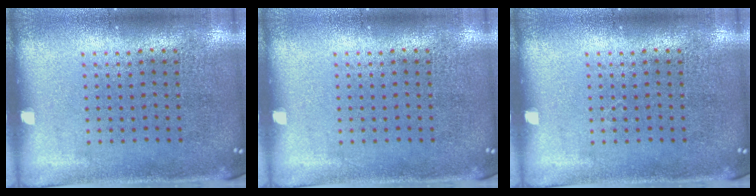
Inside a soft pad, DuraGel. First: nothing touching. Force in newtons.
{"total": 0.0}
{"total": 0.0}